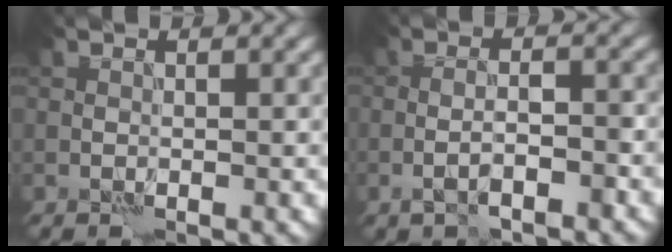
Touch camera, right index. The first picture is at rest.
{"total": 2.9, "force": [-1.6, 0.6, 2.3], "torque": [-0.043, 0.003, -0.030]}